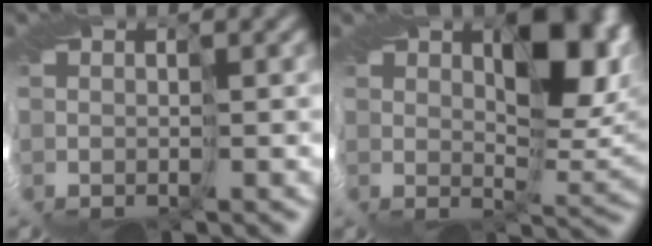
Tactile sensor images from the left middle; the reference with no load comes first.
{"total": 8.0, "force": [2.2, 4.2, 6.4], "torque": [-0.095, -0.004, 0.032]}